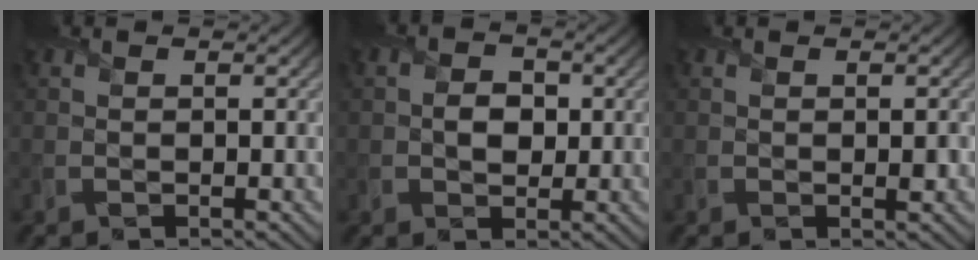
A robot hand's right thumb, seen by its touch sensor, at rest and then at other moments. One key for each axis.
{"total": 2.8, "fx": -0.1, "fy": 2.2, "fz": 1.6, "tx": -0.029, "ty": -0.004, "tz": -0.009}
{"total": 0.7, "fx": -0.2, "fy": 0.4, "fz": 0.5, "tx": -0.002, "ty": -0.007, "tz": -0.002}